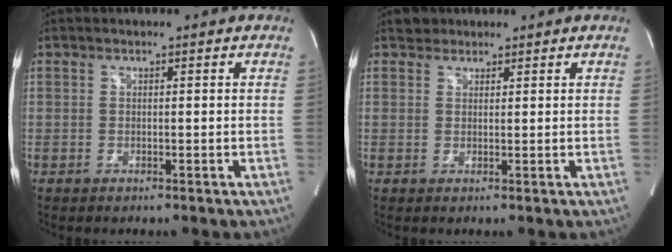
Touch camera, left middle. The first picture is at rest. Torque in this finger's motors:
{"motor_torque": [0.04, 0.00, -0.03, -0.01]}